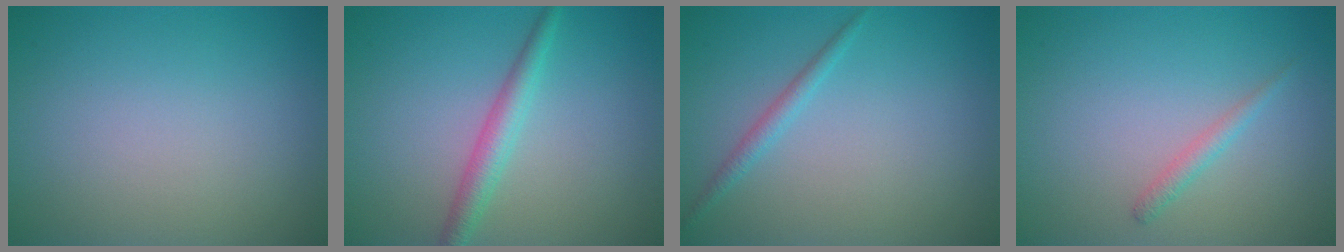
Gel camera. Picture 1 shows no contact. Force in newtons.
{"total": 2.5, "press": 2.5, "slide": 0.1}
{"total": 1.3, "press": 1.3, "slide": 0.0}
{"total": 1.2, "press": 1.2, "slide": 0.1}